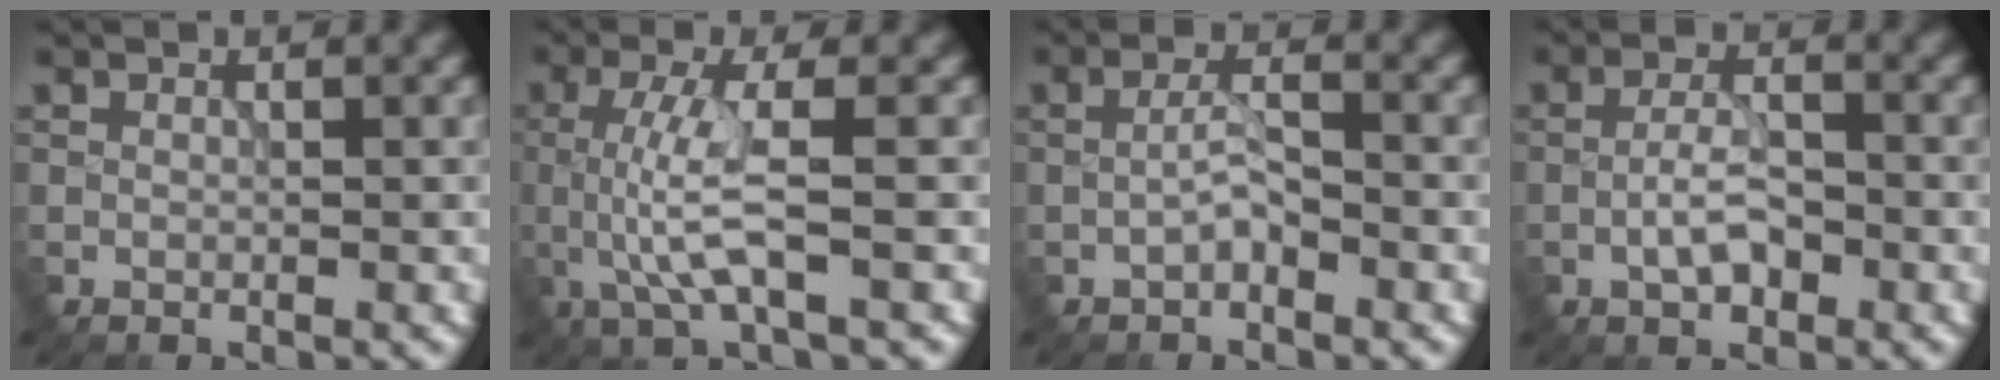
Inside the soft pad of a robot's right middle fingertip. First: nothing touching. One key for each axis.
{"total": 4.6, "fx": -0.6, "fy": 0.9, "fz": 4.5, "tx": -0.099, "ty": -0.001, "tz": -0.009}
{"total": 1.9, "fx": -0.8, "fy": 0.7, "fz": 1.6, "tx": -0.031, "ty": 0.006, "tz": -0.020}
{"total": 3.0, "fx": -1.1, "fy": 1.3, "fz": 2.5, "tx": -0.048, "ty": 0.004, "tz": -0.023}